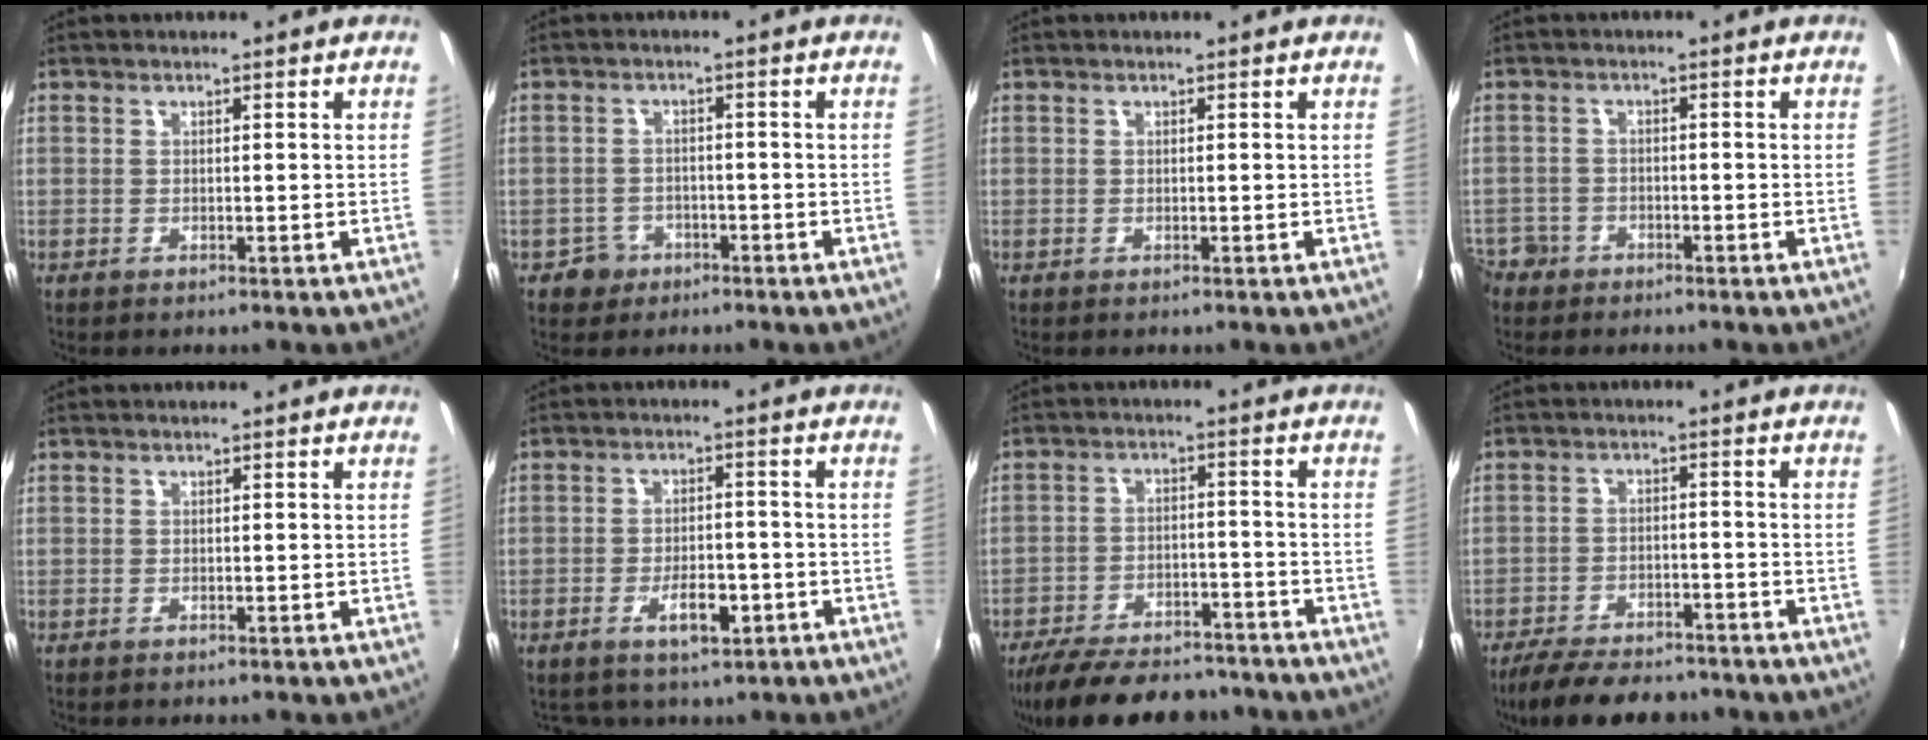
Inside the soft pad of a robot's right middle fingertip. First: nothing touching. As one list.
[{"total": 3.7, "force": [-2.2, 3.0, 0.2], "torque": [-0.018, 0.008, -0.036]}, {"total": 0.0}, {"total": 5.6, "force": [-3.8, 4.0, 0.9], "torque": [-0.035, 0.008, -0.073]}, {"total": 0.0}, {"total": 5.5, "force": [-2.7, 2.9, 3.7], "torque": [-0.074, 0.000, -0.036]}, {"total": 19.3, "force": [-16.0, 7.1, 8.2], "torque": [-0.175, -0.003, -0.227]}, {"total": 13.3, "force": [-10.7, 5.0, 6.0], "torque": [-0.135, -0.015, -0.165]}]